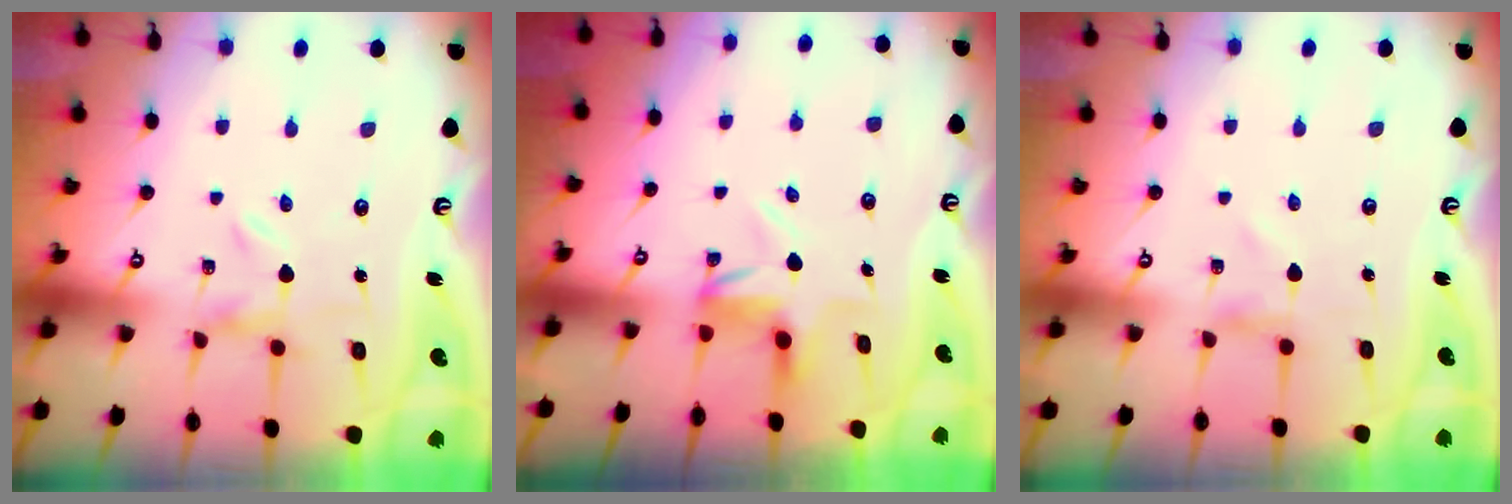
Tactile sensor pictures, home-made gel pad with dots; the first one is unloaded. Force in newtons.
{"total": 3.9, "press": 3.9, "slide": 0.4}
{"total": 0.7, "press": 0.7, "slide": 0.1}